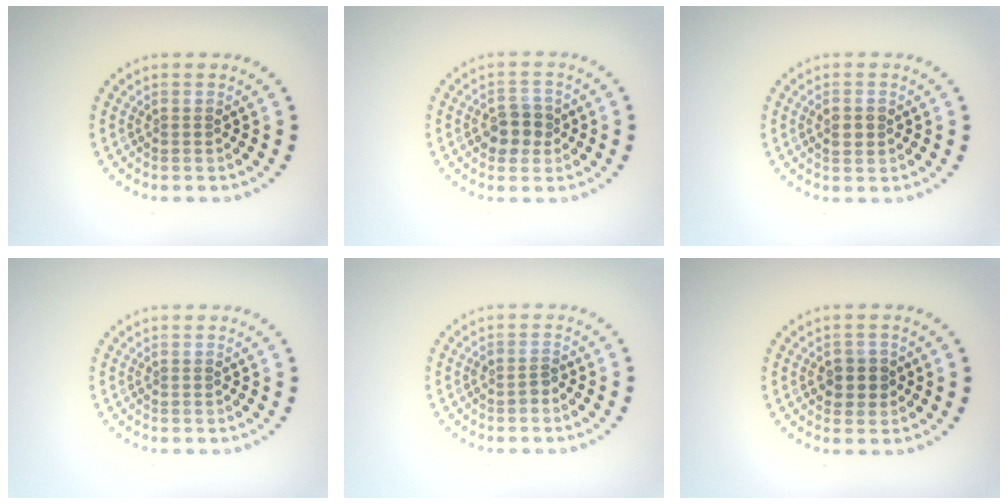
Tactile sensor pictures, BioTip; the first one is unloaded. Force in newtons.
{"total": 2.7, "press": 2.6, "slide": 0.7}
{"total": 1.5, "press": 1.5, "slide": 0.0}
{"total": 0.0}
{"total": 1.0, "press": 0.9, "slide": 0.6}
{"total": 2.3, "press": 2.2, "slide": 0.6}